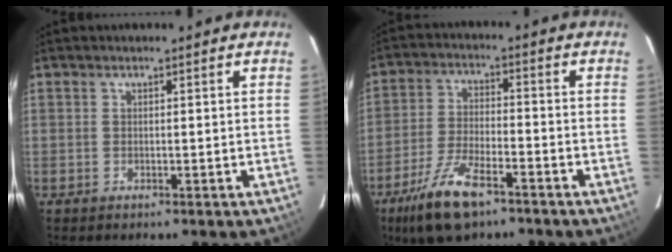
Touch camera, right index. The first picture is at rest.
{"total": 11.0, "force": [-7.2, 3.3, 7.7], "torque": [-0.163, -0.015, -0.131]}